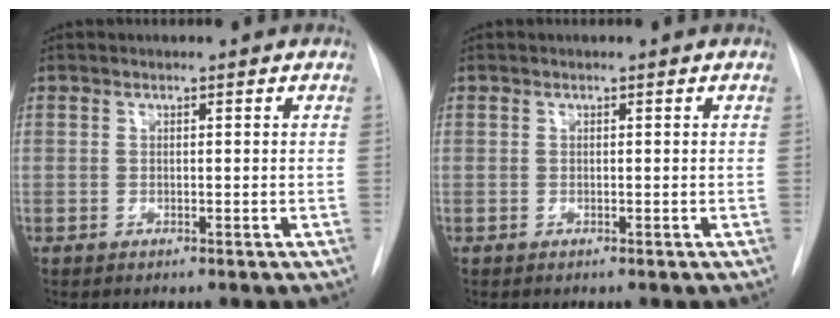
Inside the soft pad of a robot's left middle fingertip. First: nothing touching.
{"total": 0.0}